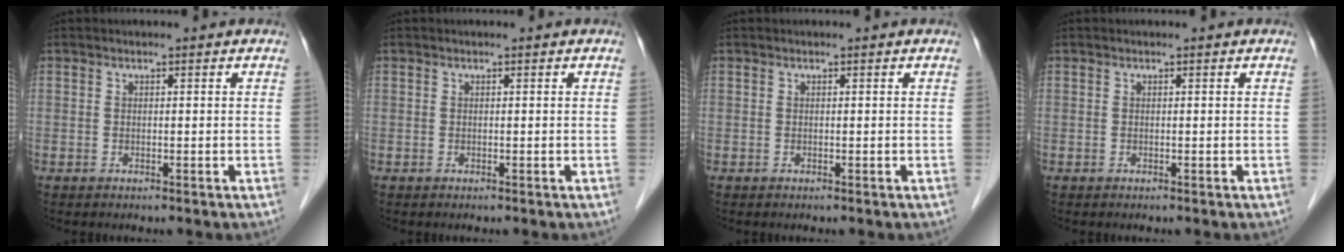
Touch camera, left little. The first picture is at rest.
{"total": 0.0}
{"total": 0.0}
{"total": 0.0}